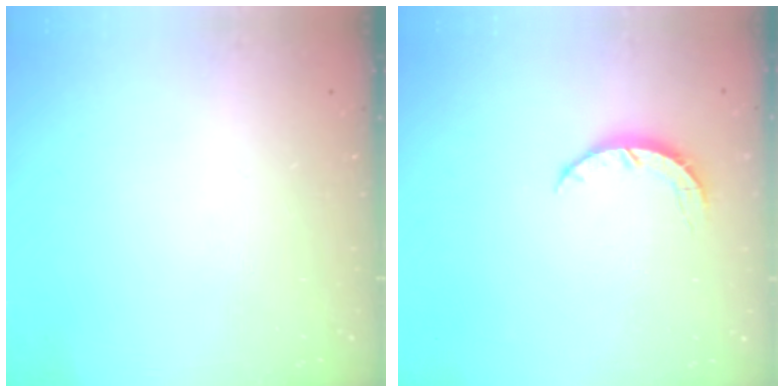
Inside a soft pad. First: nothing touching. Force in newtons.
{"total": 3.6, "press": 3.5, "slide": 0.5}